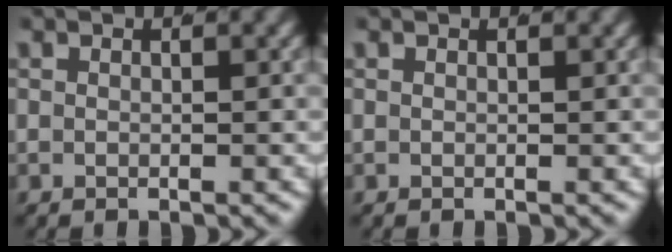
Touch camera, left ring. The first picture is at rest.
{"total": 0.0}